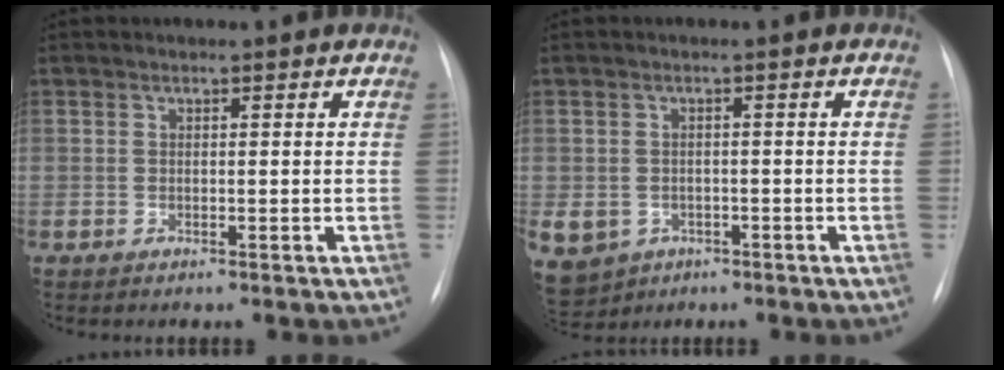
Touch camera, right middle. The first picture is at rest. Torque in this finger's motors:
{"motor_torque": [1.10, -0.75, 0.59, 0.16]}